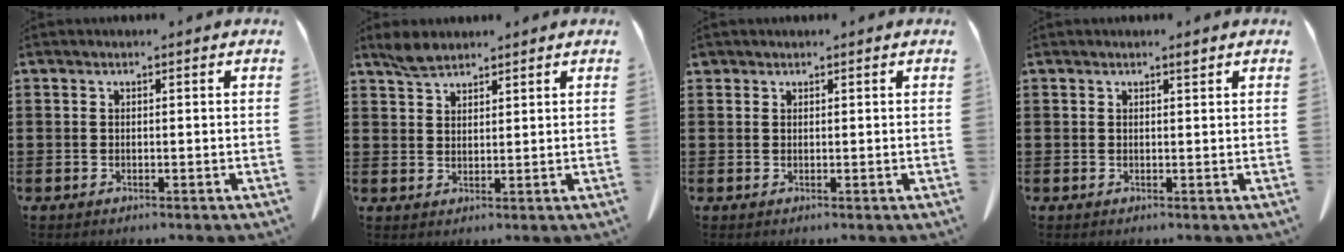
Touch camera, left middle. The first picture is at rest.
{"total": 3.1, "force": [2.6, 1.1, 1.3], "torque": [-0.031, 0.003, 0.051]}
{"total": 0.8, "force": [0.7, 0.4, 0.1], "torque": [-0.005, 0.001, 0.014]}
{"total": 1.0, "force": [0.8, 0.1, 0.6], "torque": [-0.005, -0.004, 0.012]}